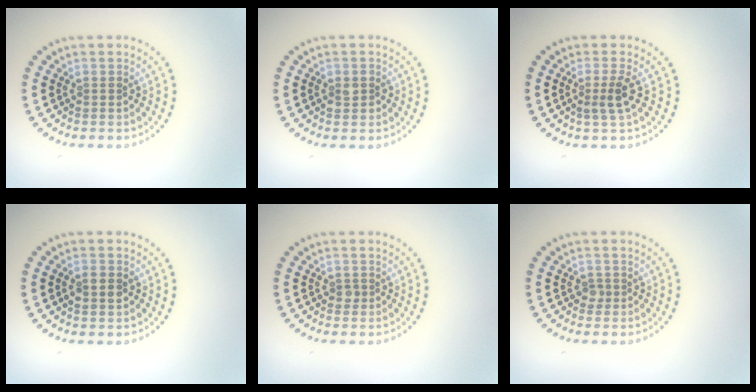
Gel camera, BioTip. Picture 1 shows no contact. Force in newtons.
{"total": 1.4, "press": 1.3, "slide": 0.4}
{"total": 1.9, "press": 1.5, "slide": 1.2}
{"total": 1.5, "press": 1.5, "slide": 0.1}
{"total": 0.6, "press": 0.5, "slide": 0.4}
{"total": 0.7, "press": 0.6, "slide": 0.5}